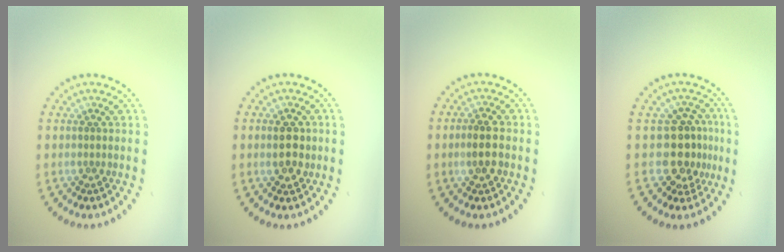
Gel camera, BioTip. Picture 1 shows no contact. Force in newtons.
{"total": 2.5, "press": 2.5, "slide": 0.5}
{"total": 2.5, "press": 2.4, "slide": 0.5}
{"total": 3.9, "press": 3.3, "slide": 2.1}